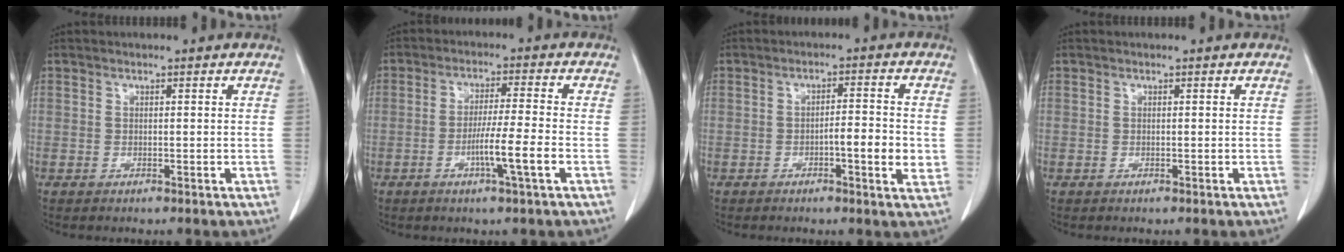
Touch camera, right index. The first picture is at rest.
{"total": 6.8, "force": [-2.4, -0.8, 6.3], "torque": [-0.111, -0.008, -0.045]}
{"total": 5.3, "force": [-1.0, 0.8, 5.2], "torque": [-0.075, -0.001, -0.016]}
{"total": 0.0}